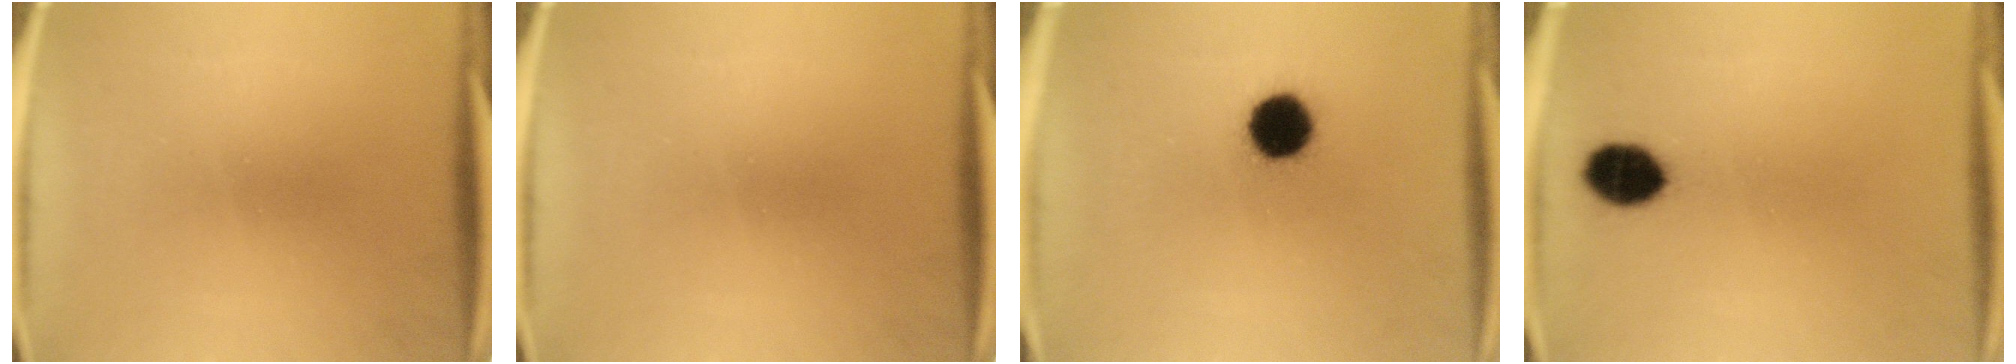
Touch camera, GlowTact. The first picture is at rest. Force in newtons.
{"total": 0.0}
{"total": 10.5}
{"total": 7.4}